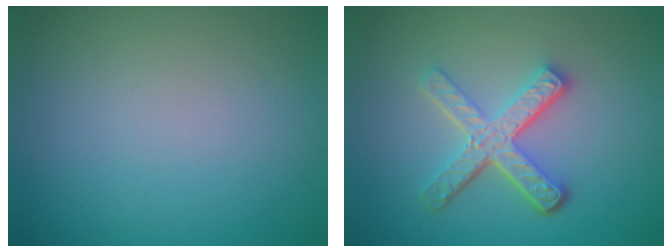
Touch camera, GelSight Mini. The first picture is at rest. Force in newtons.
{"total": 5.1, "press": 3.5, "slide": 3.7}